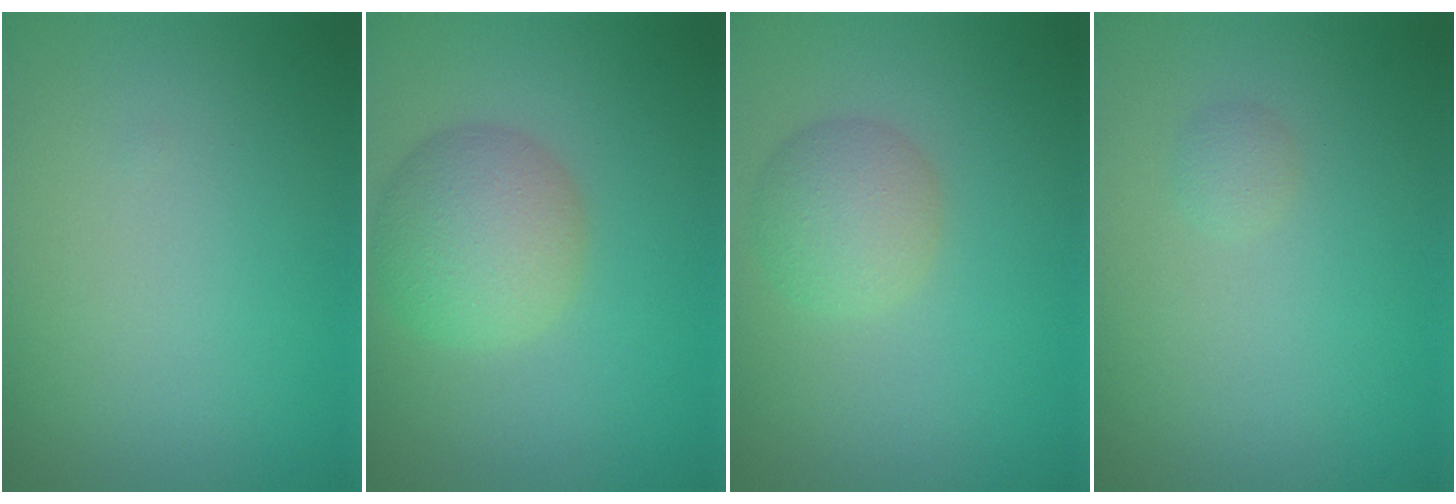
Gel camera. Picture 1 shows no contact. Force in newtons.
{"total": 4.8, "press": 4.8, "slide": 0.1}
{"total": 3.0, "press": 3.0, "slide": 0.1}
{"total": 0.7, "press": 0.7, "slide": 0.0}